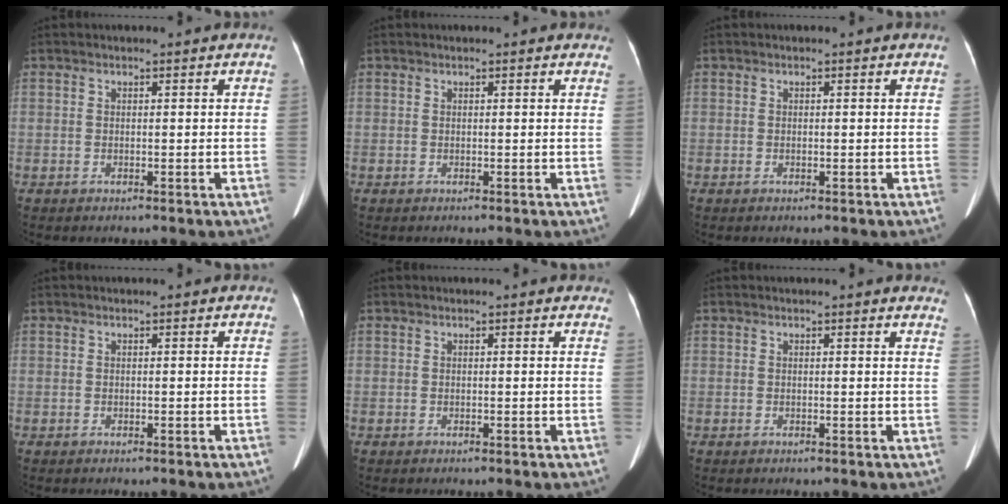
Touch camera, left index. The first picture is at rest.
{"total": 2.5, "force": [2.2, 0.8, 0.9], "torque": [-0.010, 0.008, 0.010]}
{"total": 0.0}
{"total": 0.0}
{"total": 2.5, "force": [2.1, 0.9, 0.9], "torque": [-0.007, 0.007, 0.009]}
{"total": 5.4, "force": [5.1, 1.1, 1.6], "torque": [-0.005, -0.006, 0.031]}